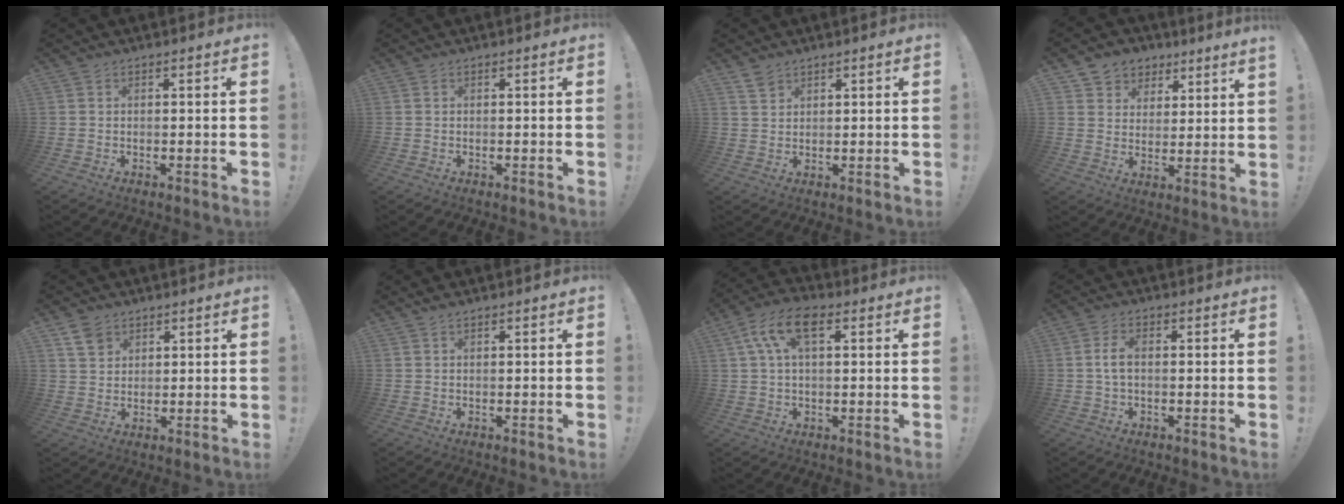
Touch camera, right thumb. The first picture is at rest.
{"total": 0.0}
{"total": 3.3, "force": [2.6, 1.9, 0.8], "torque": [-0.004, -0.018, 0.049]}
{"total": 5.9, "force": [4.5, 3.8, 0.3], "torque": [-0.016, -0.038, 0.088]}
{"total": 5.4, "force": [3.5, 3.9, 1.5], "torque": [-0.019, -0.016, 0.067]}
{"total": 0.9, "force": [0.8, 0.0, 0.5], "torque": [-0.005, -0.002, 0.014]}
{"total": 10.2, "force": [3.5, 5.2, 8.1], "torque": [-0.149, 0.010, 0.066]}
{"total": 3.7, "force": [0.1, 1.7, 3.3], "torque": [-0.062, 0.004, 0.001]}